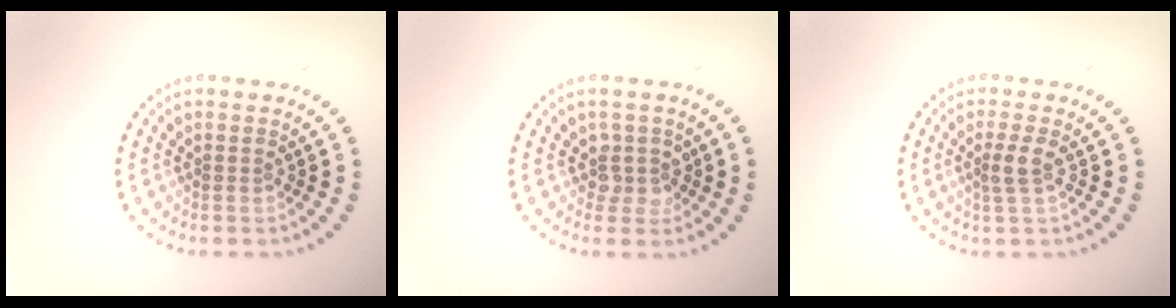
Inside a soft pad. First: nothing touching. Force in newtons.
{"total": 1.9, "press": 1.6, "slide": 1.1}
{"total": 1.7, "press": 1.4, "slide": 1.0}